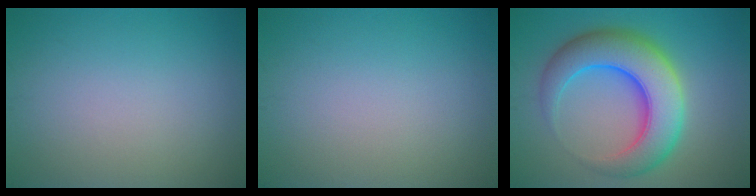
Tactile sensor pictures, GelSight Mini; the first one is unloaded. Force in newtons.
{"total": 0.0}
{"total": 9.4, "press": 9.4, "slide": 0.2}